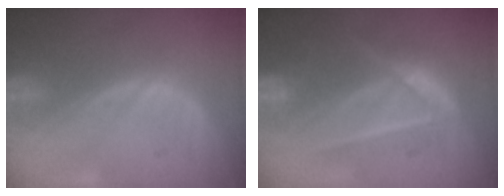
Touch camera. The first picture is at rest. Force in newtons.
{"total": 6.8, "press": 6.7, "slide": 1.2}